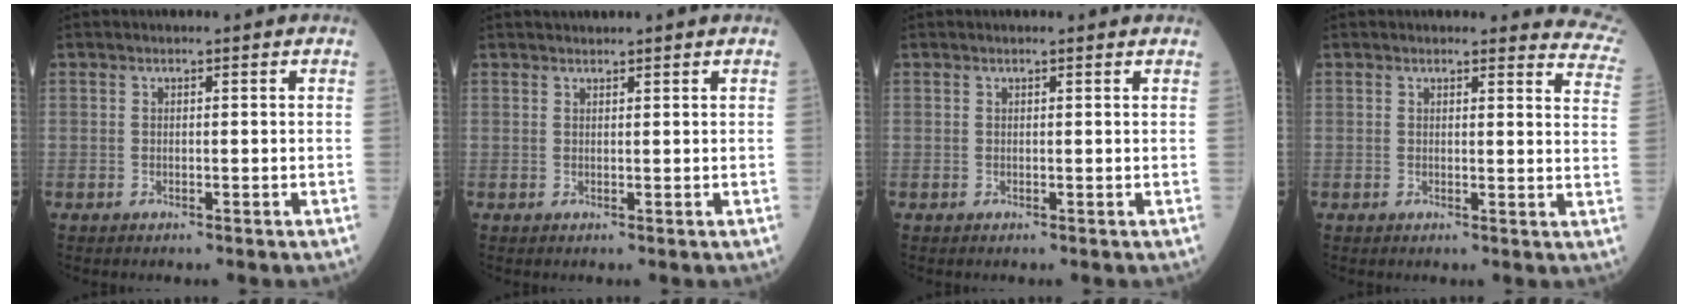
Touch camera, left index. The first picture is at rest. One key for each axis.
{"total": 1.3, "fx": 1.3, "fy": -0.2, "fz": 0.2, "tx": -0.001, "ty": 0.015, "tz": 0.022}
{"total": 0.6, "fx": 0.5, "fy": 0.0, "fz": 0.2, "tx": -0.009, "ty": -0.002, "tz": 0.000}
{"total": 9.8, "fx": 9.6, "fy": 1.8, "fz": 0.9, "tx": 0.035, "ty": -0.074, "tz": 0.054}